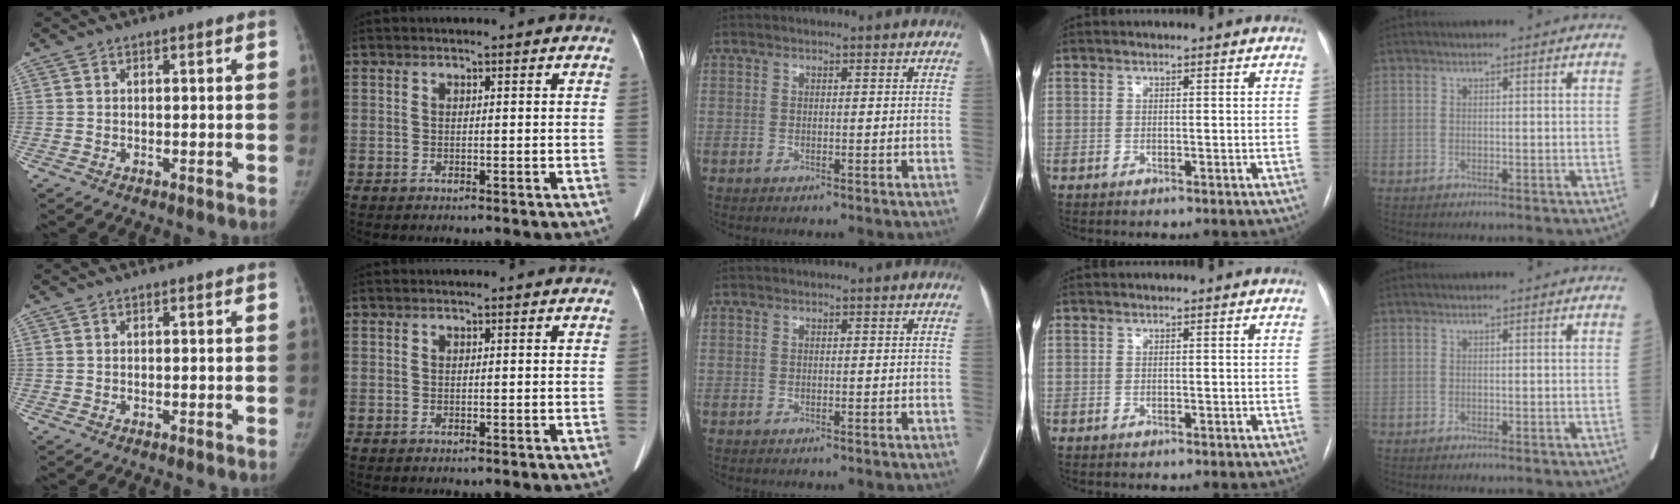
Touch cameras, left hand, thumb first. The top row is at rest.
{}